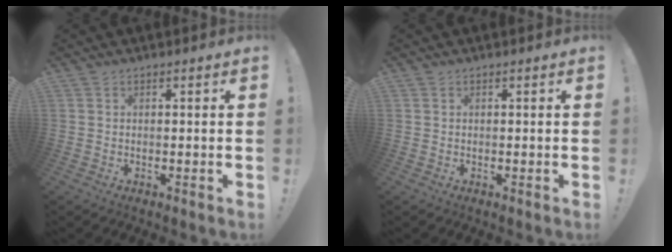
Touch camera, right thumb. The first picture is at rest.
{"total": 0.0}